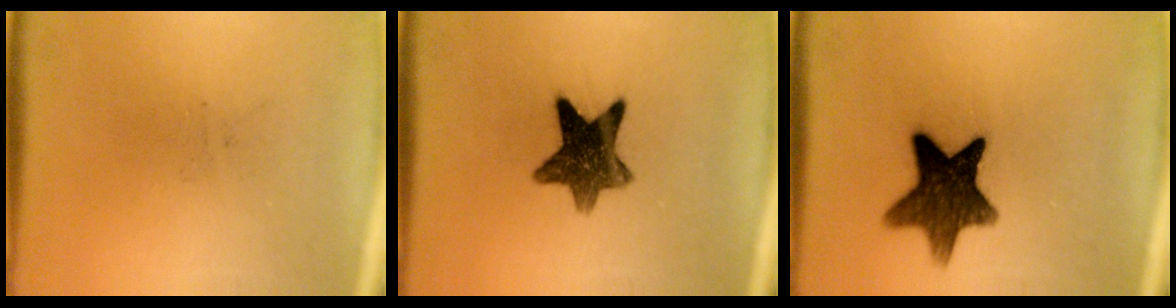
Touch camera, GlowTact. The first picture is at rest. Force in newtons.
{"total": 10.2}
{"total": 12.5}